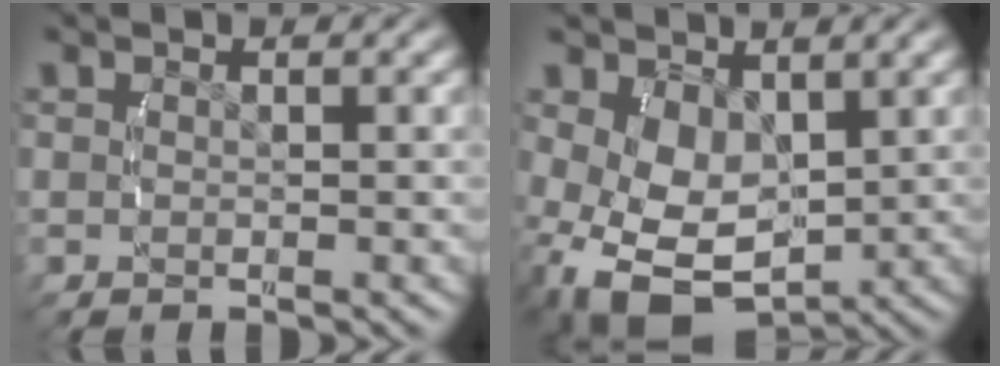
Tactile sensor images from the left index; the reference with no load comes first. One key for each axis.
{"total": 8.6, "fx": -2.0, "fy": 6.8, "fz": 4.8, "tx": -0.132, "ty": -0.060, "tz": -0.017}